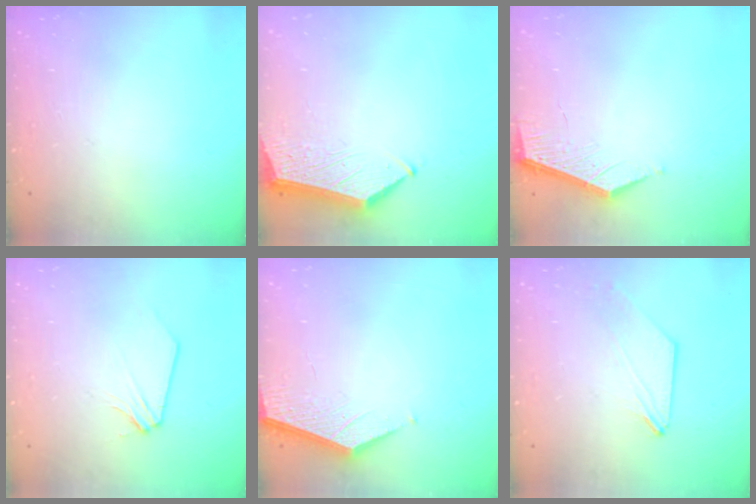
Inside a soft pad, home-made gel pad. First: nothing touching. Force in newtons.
{"total": 6.3, "press": 6.3, "slide": 0.1}
{"total": 5.0, "press": 5.0, "slide": 0.3}
{"total": 0.6, "press": 0.6, "slide": 0.1}
{"total": 2.6, "press": 2.6, "slide": 0.2}
{"total": 1.3, "press": 1.3, "slide": 0.3}